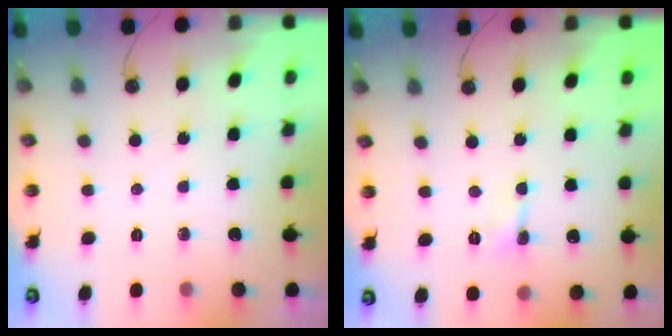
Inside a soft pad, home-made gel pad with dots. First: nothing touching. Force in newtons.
{"total": 0.0}